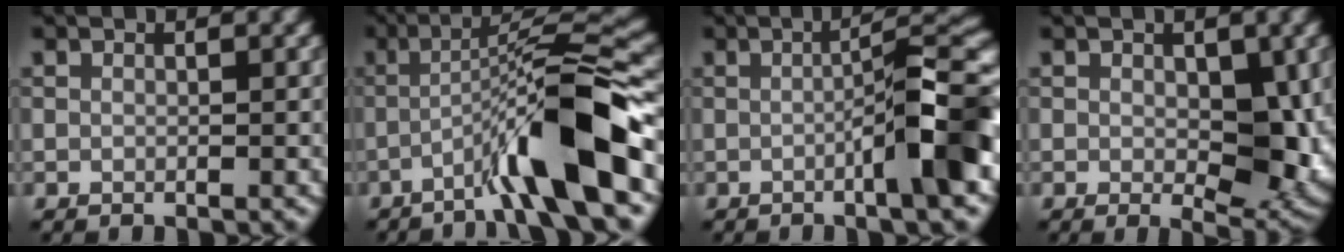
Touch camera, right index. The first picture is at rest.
{"total": 9.4, "force": [-4.3, 0.7, 8.3], "torque": [-0.130, 0.025, -0.080]}
{"total": 7.6, "force": [-1.7, 1.0, 7.3], "torque": [-0.100, 0.018, -0.033]}
{"total": 6.0, "force": [0.3, 3.2, 5.1], "torque": [-0.072, -0.016, 0.012]}